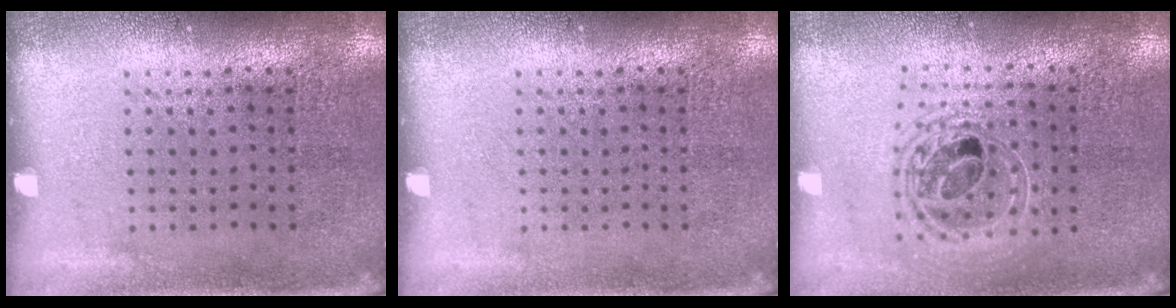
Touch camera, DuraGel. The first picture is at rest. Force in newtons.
{"total": 0.0}
{"total": 1.6, "press": 1.3, "slide": 0.9}